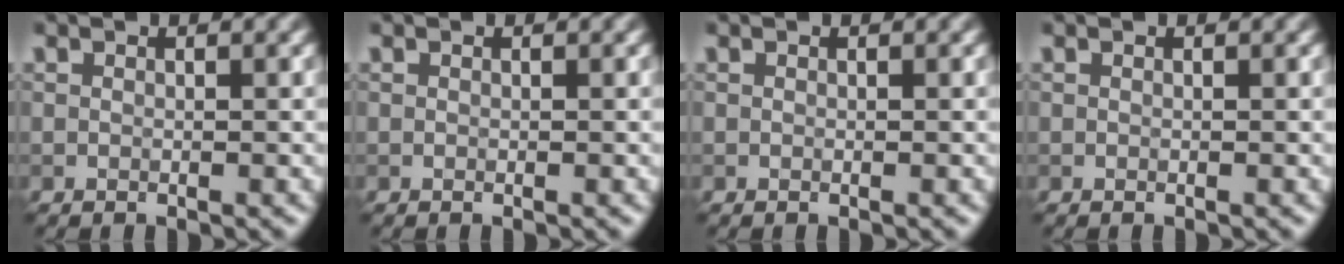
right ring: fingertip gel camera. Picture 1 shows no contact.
{"total": 0.0}
{"total": 0.0}
{"total": 0.0}